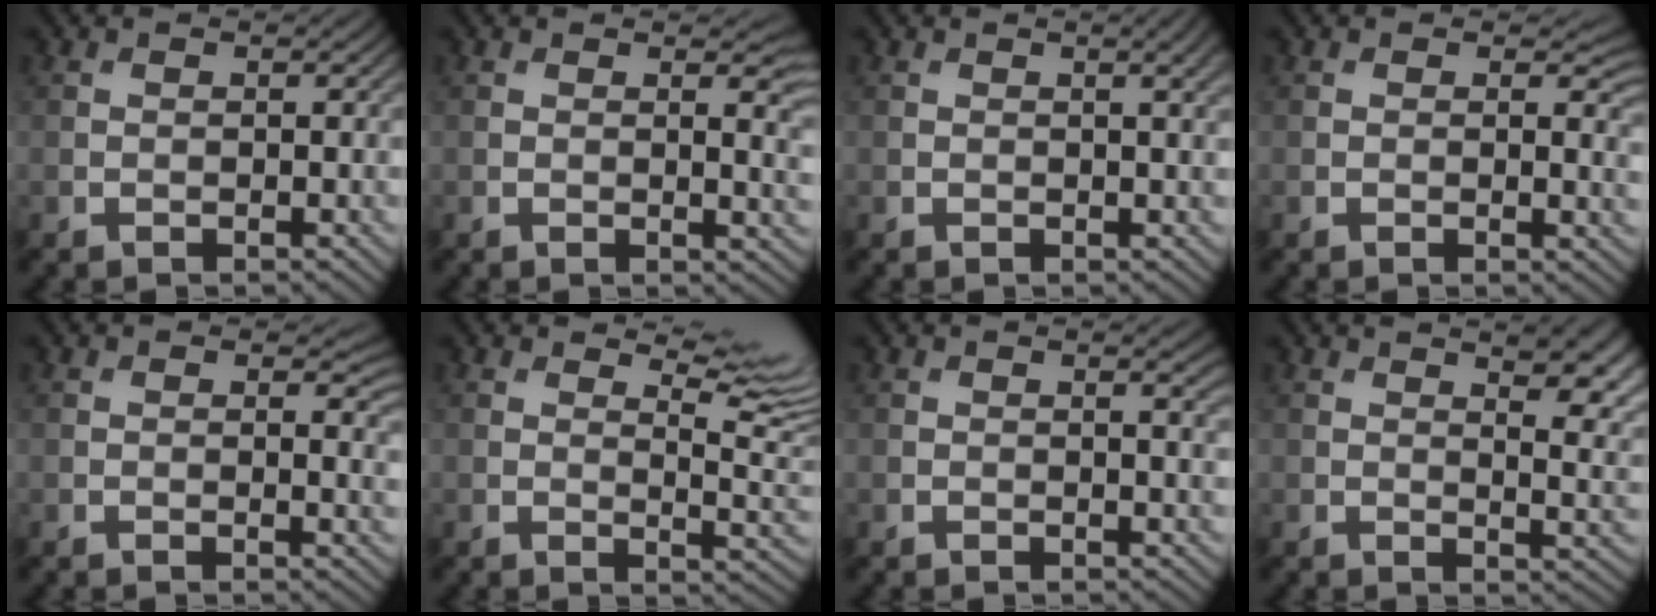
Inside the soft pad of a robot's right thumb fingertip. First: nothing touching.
{"total": 3.5, "force": [1.1, 1.0, 3.2], "torque": [-0.043, -0.003, 0.018]}
{"total": 2.0, "force": [0.8, 0.4, 1.8], "torque": [-0.021, 0.002, 0.013]}
{"total": 2.7, "force": [0.7, 1.3, 2.2], "torque": [-0.029, -0.006, 0.009]}
{"total": 2.3, "force": [0.6, 1.1, 2.0], "torque": [-0.027, -0.006, 0.007]}
{"total": 7.2, "force": [5.1, 2.1, 4.7], "torque": [-0.073, 0.001, 0.073]}
{"total": 1.4, "force": [0.6, 0.2, 1.2], "torque": [-0.015, -0.001, 0.009]}
{"total": 9.2, "force": [4.7, 3.7, 6.9], "torque": [-0.094, 0.018, 0.062]}